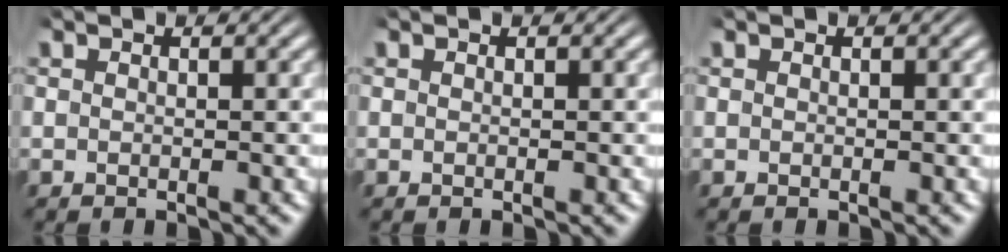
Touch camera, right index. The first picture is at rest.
{"total": 0.0}
{"total": 0.0}